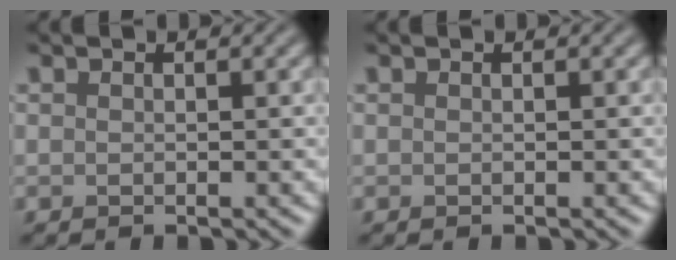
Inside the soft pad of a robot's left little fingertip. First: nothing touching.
{"total": 0.0}